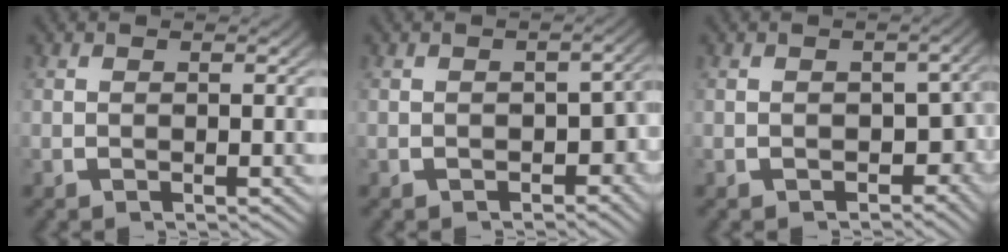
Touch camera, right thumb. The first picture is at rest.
{"total": 2.6, "force": [-1.4, 1.6, 1.5], "torque": [-0.020, -0.015, -0.012]}
{"total": 3.3, "force": [-1.4, 2.3, 1.9], "torque": [-0.023, -0.019, -0.010]}